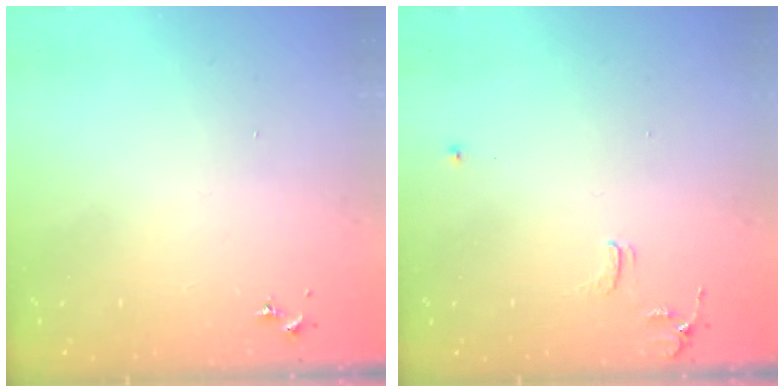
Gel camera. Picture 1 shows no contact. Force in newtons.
{"total": 6.4, "press": 6.3, "slide": 0.8}